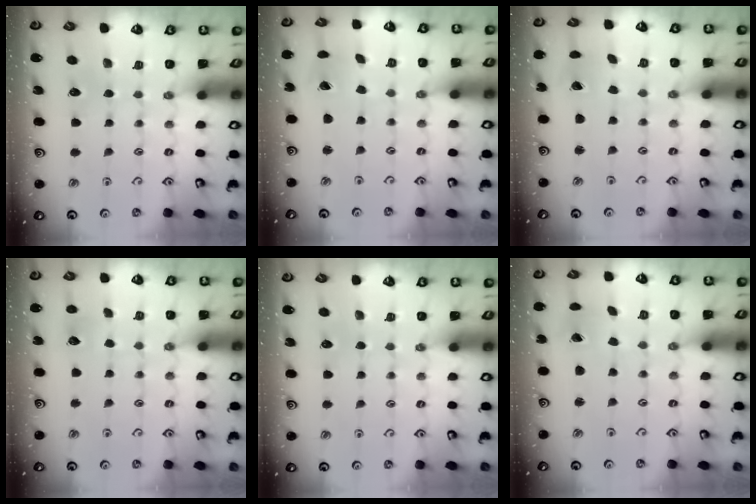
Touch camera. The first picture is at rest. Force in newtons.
{"total": 1.1, "press": 1.1, "slide": 0.1}
{"total": 0.8, "press": 0.8, "slide": 0.1}
{"total": 4.3, "press": 4.3, "slide": 0.4}
{"total": 0.0}
{"total": 1.3, "press": 1.2, "slide": 0.2}